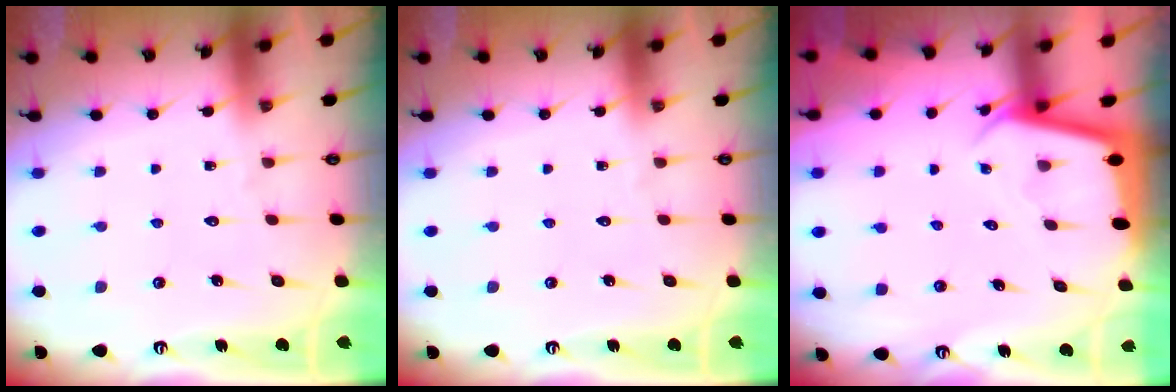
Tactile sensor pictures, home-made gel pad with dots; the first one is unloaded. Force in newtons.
{"total": 0.0}
{"total": 2.5, "press": 2.5, "slide": 0.1}